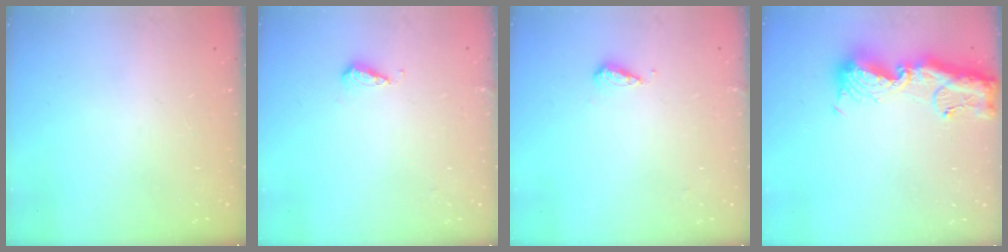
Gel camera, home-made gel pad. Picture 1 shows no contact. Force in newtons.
{"total": 3.7, "press": 3.6, "slide": 1.0}
{"total": 3.7, "press": 3.6, "slide": 1.0}
{"total": 15.0, "press": 14.9, "slide": 1.8}